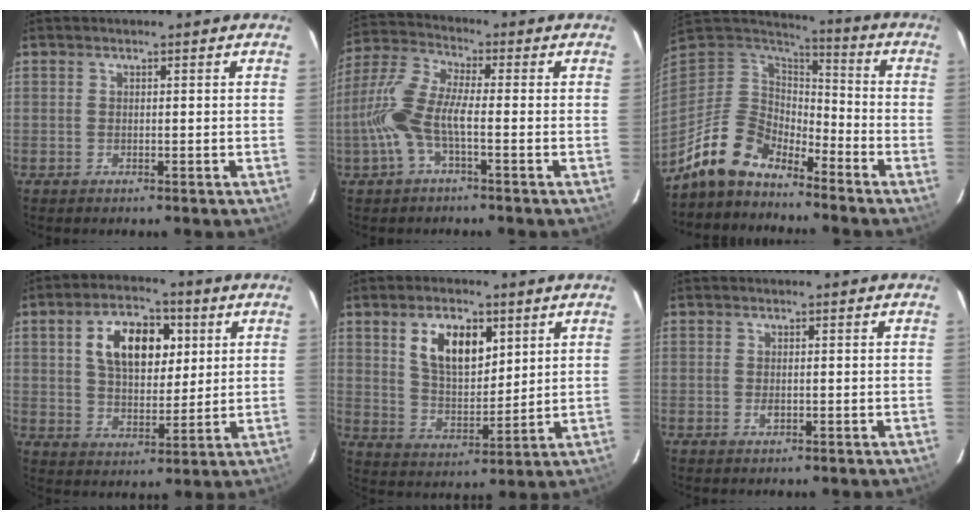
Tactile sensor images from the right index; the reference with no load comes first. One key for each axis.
{"total": 9.9, "fx": -2.5, "fy": 2.6, "fz": 9.2, "tx": -0.215, "ty": 0.008, "tz": -0.052}
{"total": 12.7, "fx": -10.1, "fy": 6.1, "fz": 4.7, "tx": -0.112, "ty": 0.015, "tz": -0.188}
{"total": 12.7, "fx": 4.0, "fy": 7.4, "fz": 9.6, "tx": -0.165, "ty": 0.025, "tz": 0.070}
{"total": 10.7, "fx": 4.8, "fy": 5.6, "fz": 7.8, "tx": -0.139, "ty": 0.009, "tz": 0.094}
{"total": 1.3, "fx": -0.3, "fy": 0.8, "fz": 1.1, "tx": -0.020, "ty": 0.000, "tz": -0.005}